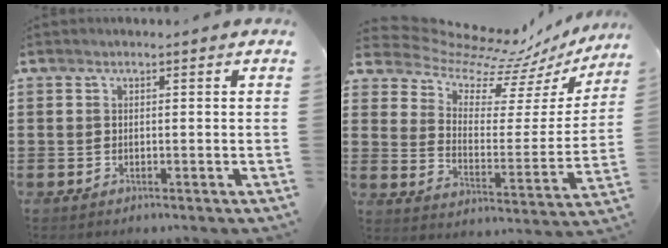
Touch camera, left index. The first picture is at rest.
{"total": 8.9, "force": [8.1, 2.7, 2.6], "torque": [-0.078, -0.069, 0.135]}